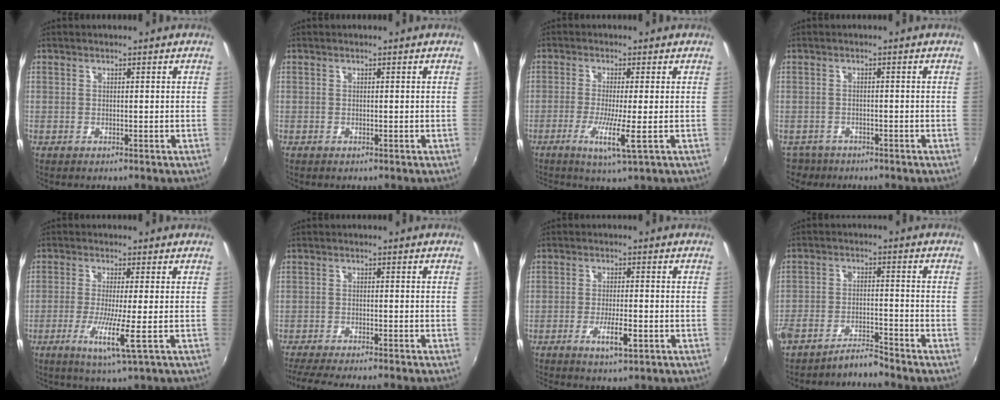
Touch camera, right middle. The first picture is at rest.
{"total": 0.0}
{"total": 5.4, "force": [-1.8, -0.9, 5.0], "torque": [-0.110, -0.014, -0.040]}
{"total": 4.0, "force": [-3.0, 2.5, 0.8], "torque": [-0.028, -0.006, -0.049]}
{"total": 6.3, "force": [-2.2, -0.9, 5.9], "torque": [-0.127, -0.017, -0.046]}
{"total": 9.3, "force": [-8.3, -0.2, 4.3], "torque": [-0.102, -0.022, -0.130]}
{"total": 4.7, "force": [-2.4, 0.8, 4.0], "torque": [-0.084, -0.007, -0.039]}
{"total": 5.3, "force": [-5.2, 0.1, 1.0], "torque": [-0.033, 0.008, -0.099]}